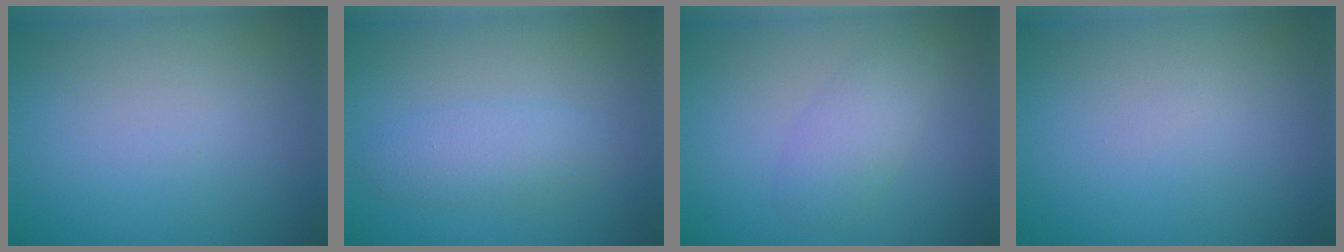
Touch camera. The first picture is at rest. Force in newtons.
{"total": 2.8, "press": 2.8, "slide": 0.1}
{"total": 2.4, "press": 2.4, "slide": 0.1}
{"total": 0.0}